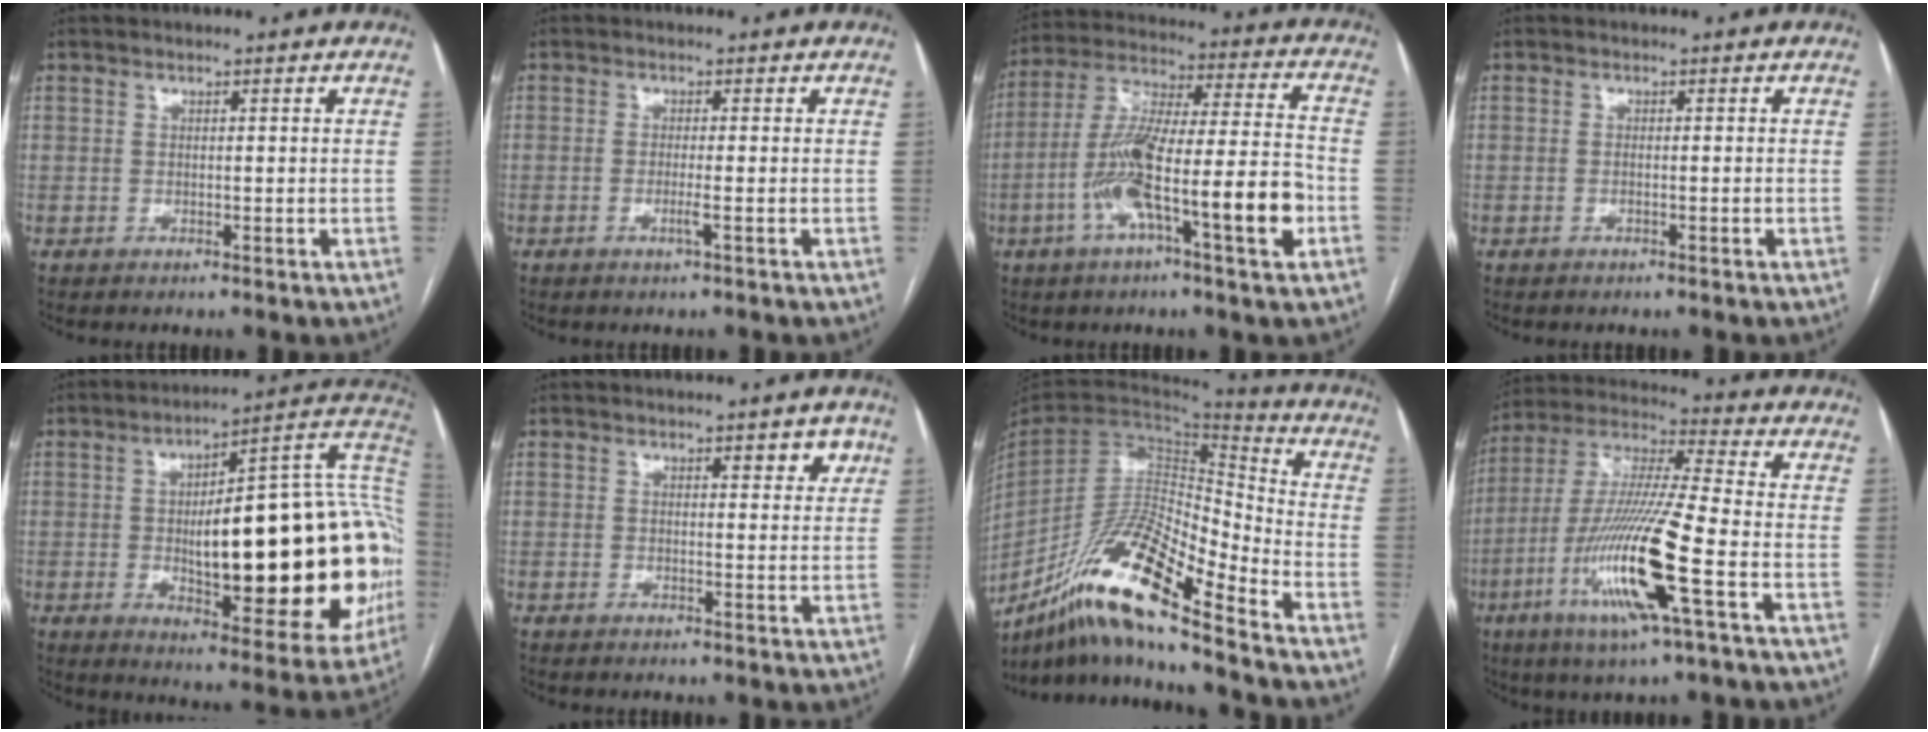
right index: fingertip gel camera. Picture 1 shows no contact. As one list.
[{"total": 1.7, "force": [-0.6, -0.3, 1.5], "torque": [-0.030, -0.004, -0.012]}, {"total": 18.4, "force": [-5.9, 1.6, 17.3], "torque": [-0.310, 0.006, -0.101]}, {"total": 0.7, "force": [-0.2, 0.1, 0.7], "torque": [-0.012, 0.000, -0.001]}, {"total": 33.6, "force": [-1.8, 8.9, 32.4], "torque": [-0.371, 0.034, -0.014]}, {"total": 3.5, "force": [2.1, 1.1, 2.6], "torque": [-0.027, -0.003, 0.025]}, {"total": 19.0, "force": [-13.1, 1.8, 13.7], "torque": [-0.272, -0.012, -0.240]}, {"total": 17.6, "force": [-6.2, 0.2, 16.4], "torque": [-0.336, -0.019, -0.120]}]